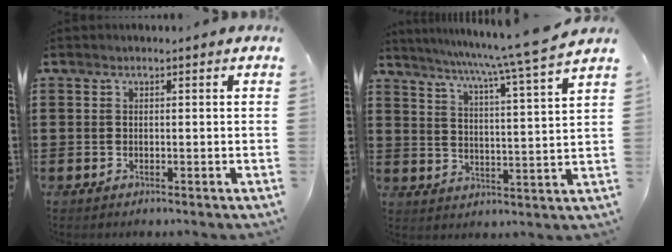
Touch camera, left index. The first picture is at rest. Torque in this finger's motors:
{"motor_torque": [1.31, -0.83, 0.08, -0.05]}